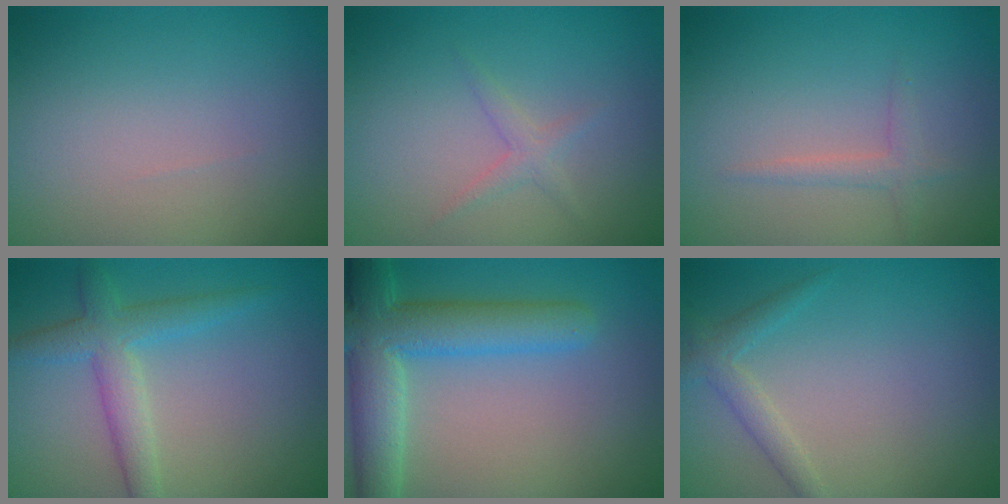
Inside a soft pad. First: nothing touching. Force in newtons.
{"total": 1.2, "press": 1.2, "slide": 0.1}
{"total": 1.3, "press": 1.3, "slide": 0.1}
{"total": 3.6, "press": 3.6, "slide": 0.1}
{"total": 7.2, "press": 7.1, "slide": 0.5}
{"total": 1.9, "press": 1.9, "slide": 0.2}